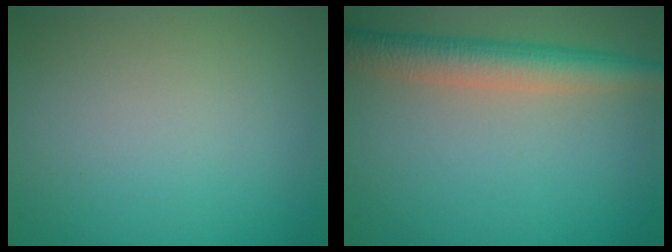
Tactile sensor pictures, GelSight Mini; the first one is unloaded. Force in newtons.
{"total": 4.9, "press": 4.9, "slide": 0.3}